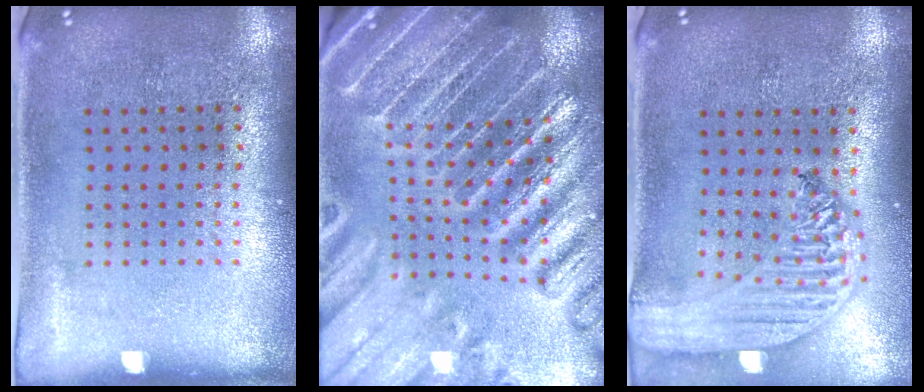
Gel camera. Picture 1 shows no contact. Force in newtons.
{"total": 4.9, "press": 4.4, "slide": 2.2}
{"total": 2.8, "press": 2.2, "slide": 1.6}